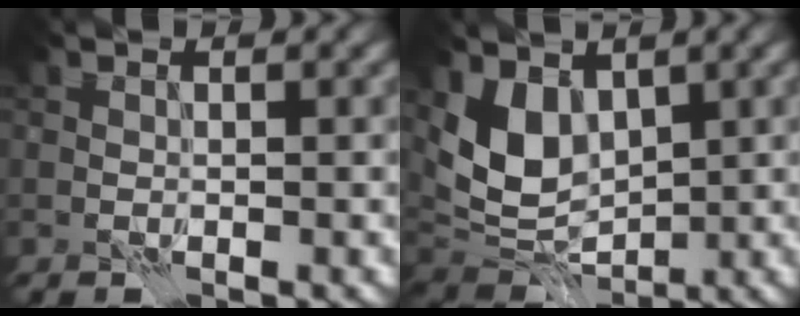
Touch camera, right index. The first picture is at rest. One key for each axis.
{"total": 6.2, "fx": 1.3, "fy": 4.3, "fz": 4.2, "tx": -0.083, "ty": -0.016, "tz": 0.018}